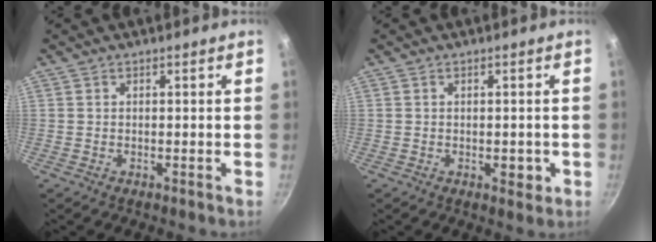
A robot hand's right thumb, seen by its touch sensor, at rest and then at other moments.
{"total": 2.7, "force": [-0.6, 1.6, 2.1], "torque": [-0.017, 0.002, -0.006]}